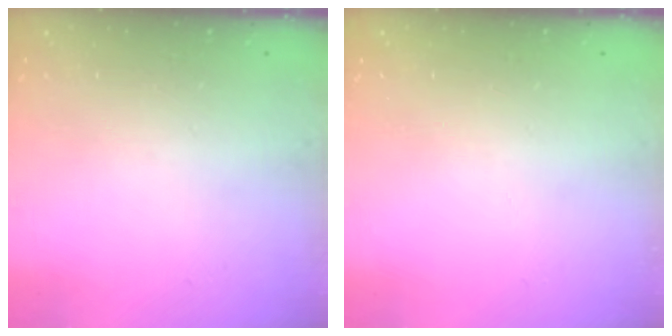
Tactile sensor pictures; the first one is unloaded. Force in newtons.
{"total": 0.0}